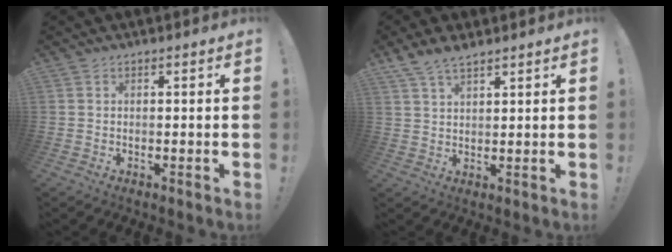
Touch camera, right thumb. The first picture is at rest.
{"total": 5.5, "force": [4.5, 1.9, 2.5], "torque": [-0.050, -0.019, 0.086]}